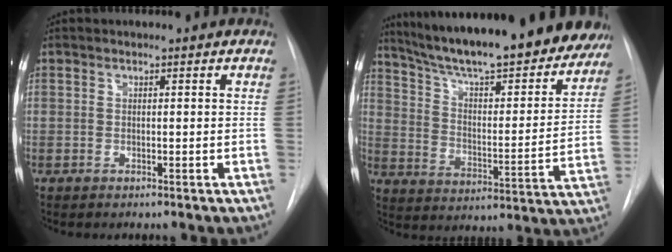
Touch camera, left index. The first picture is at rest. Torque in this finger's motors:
{"motor_torque": [0.19, -0.71, 1.02, 0.21]}